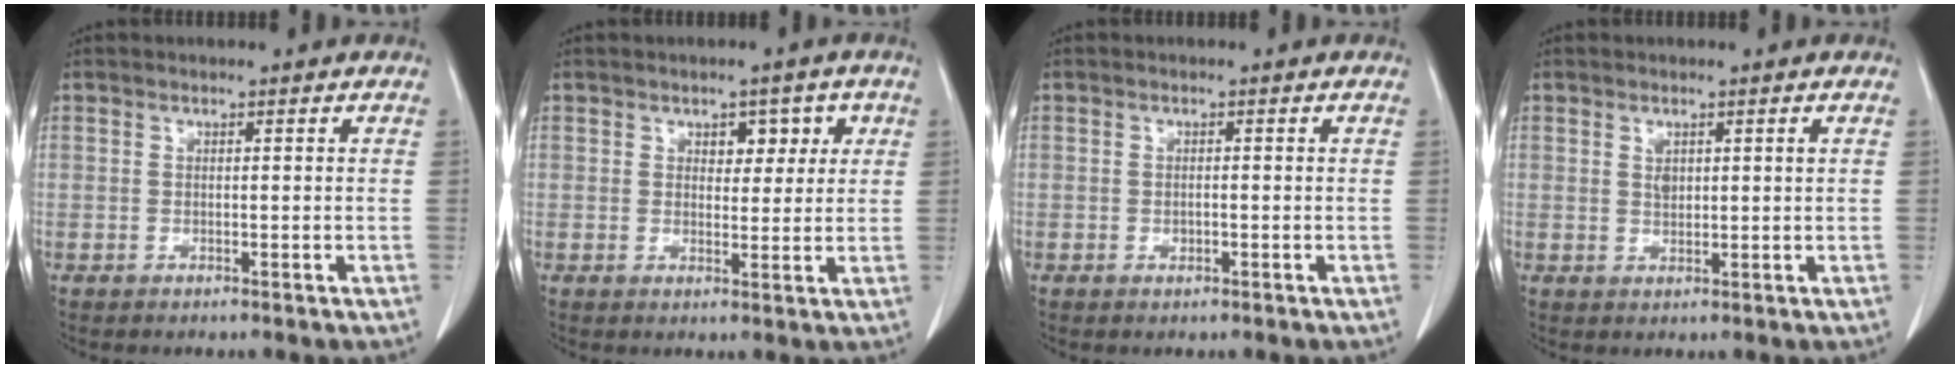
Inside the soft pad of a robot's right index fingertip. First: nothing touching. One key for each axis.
{"total": 3.9, "fx": 1.6, "fy": 2.5, "fz": 2.6, "tx": -0.023, "ty": 0.008, "tz": 0.021}
{"total": 0.9, "fx": -0.3, "fy": 0.5, "fz": 0.6, "tx": -0.014, "ty": 0.000, "tz": -0.003}
{"total": 1.9, "fx": 0.8, "fy": 0.7, "fz": 1.6, "tx": -0.032, "ty": 0.002, "tz": 0.019}